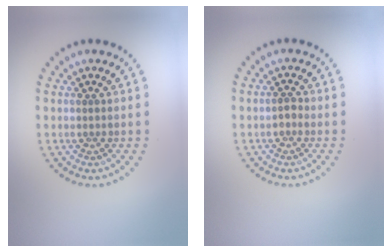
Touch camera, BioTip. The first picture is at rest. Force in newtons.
{"total": 1.0, "press": 1.0, "slide": 0.2}